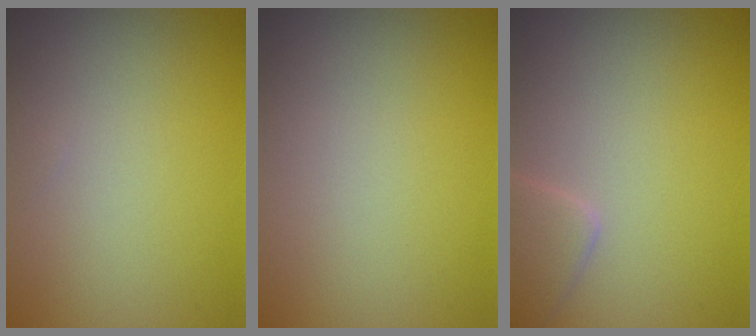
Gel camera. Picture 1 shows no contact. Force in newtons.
{"total": 0.0}
{"total": 2.3, "press": 2.3, "slide": 0.2}